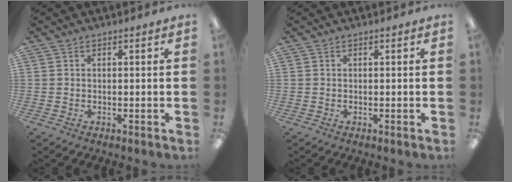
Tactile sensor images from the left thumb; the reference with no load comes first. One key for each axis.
{"total": 0.0}